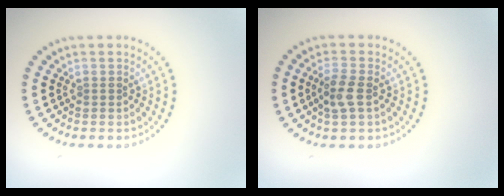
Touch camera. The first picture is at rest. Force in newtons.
{"total": 2.4, "press": 2.2, "slide": 0.8}